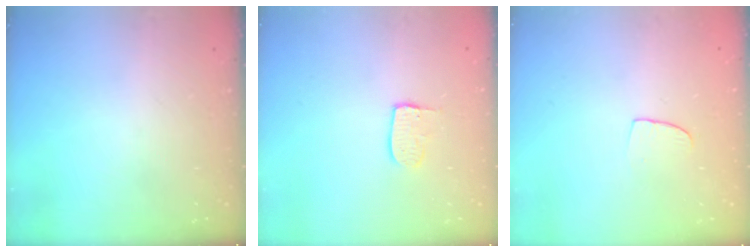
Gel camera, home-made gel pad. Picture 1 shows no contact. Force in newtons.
{"total": 6.3, "press": 6.3, "slide": 0.3}
{"total": 5.8, "press": 5.8, "slide": 0.4}